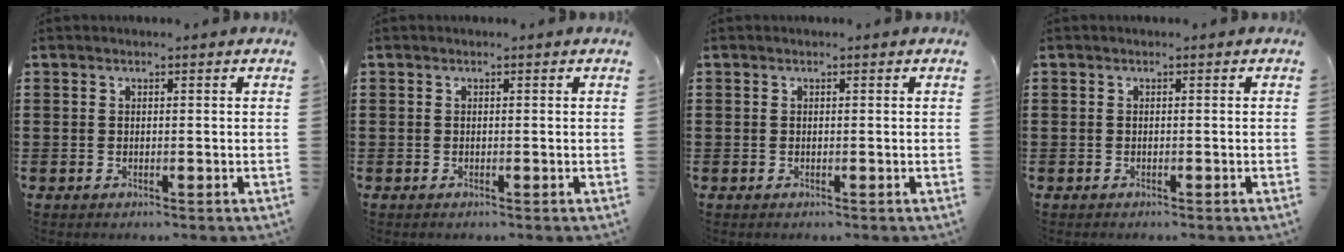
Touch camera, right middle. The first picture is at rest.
{"total": 0.0}
{"total": 0.0}
{"total": 0.0}